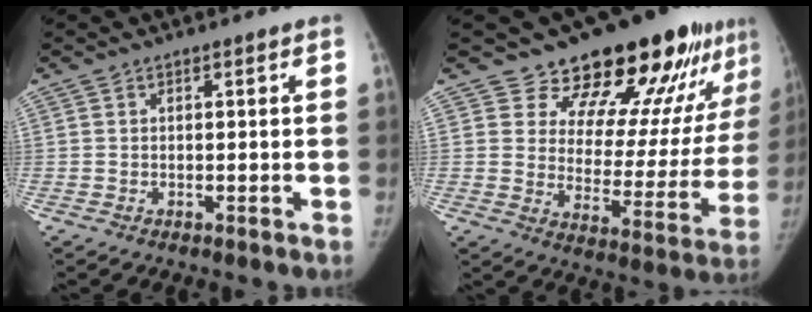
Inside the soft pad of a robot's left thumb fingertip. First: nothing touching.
{"total": 21.2, "force": [16.2, 9.1, 10.2], "torque": [-0.078, -0.104, 0.213]}